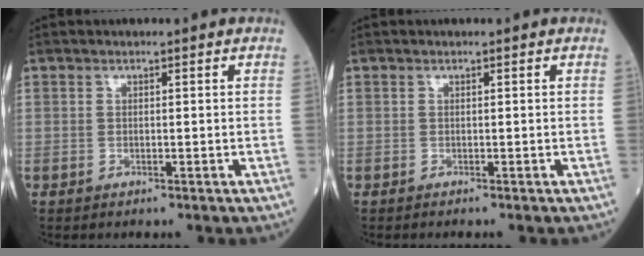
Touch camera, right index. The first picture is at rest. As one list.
[{"total": 0.5, "force": [-0.5, -0.1, 0.3], "torque": [0.000, 0.001, -0.005]}]